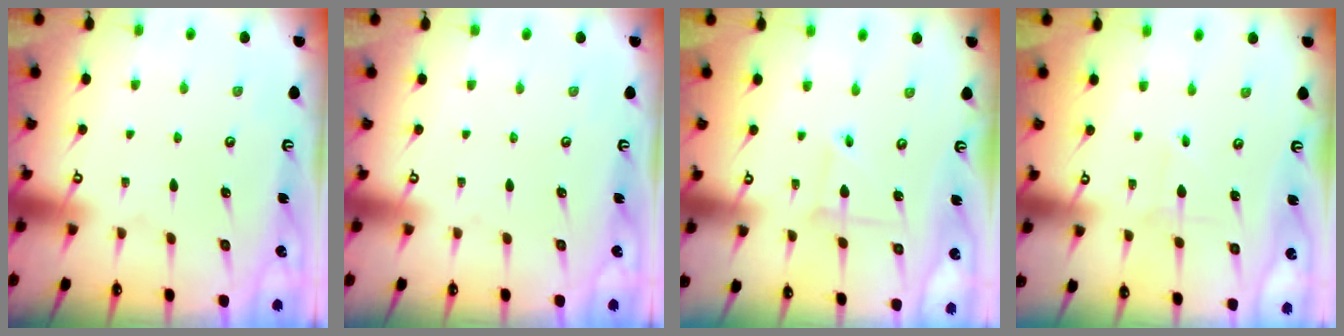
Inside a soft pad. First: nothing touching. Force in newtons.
{"total": 0.0}
{"total": 2.6, "press": 2.6, "slide": 0.2}
{"total": 1.5, "press": 1.4, "slide": 0.2}